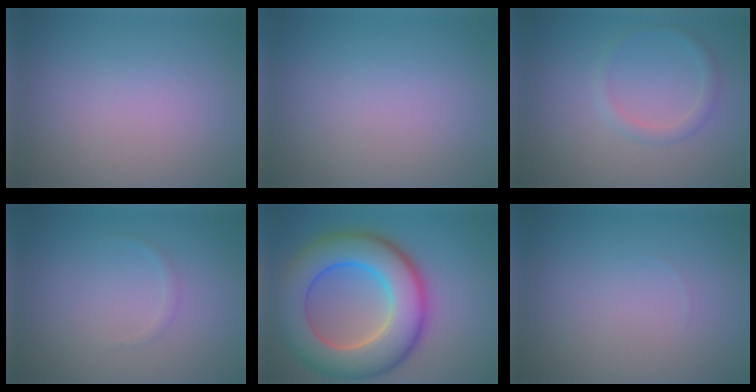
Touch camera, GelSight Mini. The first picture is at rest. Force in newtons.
{"total": 0.0}
{"total": 1.5, "press": 1.5, "slide": 0.0}
{"total": 0.5, "press": 0.5, "slide": 0.0}
{"total": 11.4, "press": 11.4, "slide": 0.5}
{"total": 0.0}